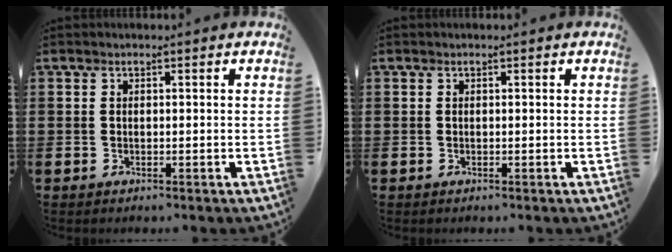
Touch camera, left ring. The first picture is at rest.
{"total": 0.0}